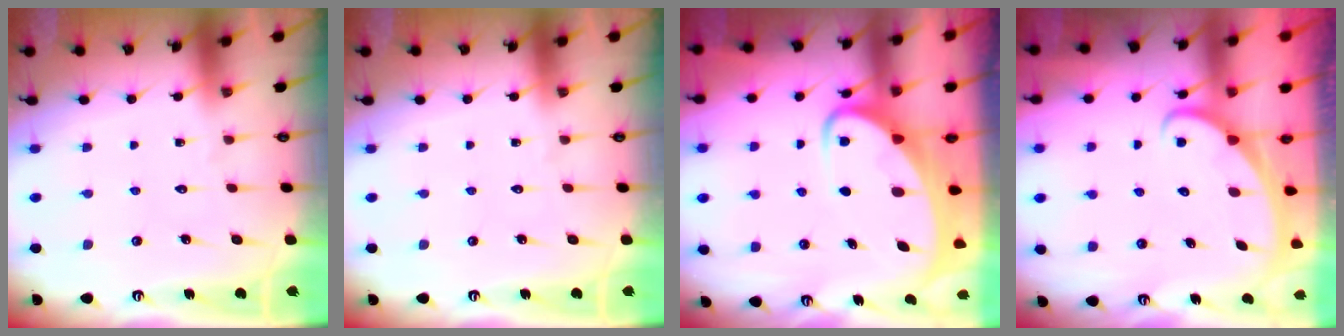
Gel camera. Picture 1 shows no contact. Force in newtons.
{"total": 0.0}
{"total": 5.3, "press": 5.2, "slide": 0.8}
{"total": 2.3, "press": 2.3, "slide": 0.1}